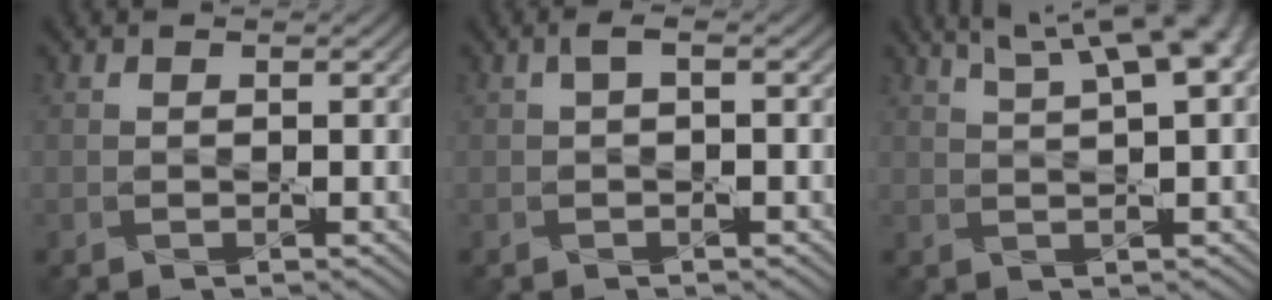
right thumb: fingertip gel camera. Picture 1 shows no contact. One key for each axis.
{"total": 1.1, "fx": 0.0, "fy": 0.2, "fz": 1.1, "tx": -0.022, "ty": 0.006, "tz": -0.001}
{"total": 9.6, "fx": 5.2, "fy": 2.4, "fz": 7.6, "tx": -0.105, "ty": 0.035, "tz": 0.060}